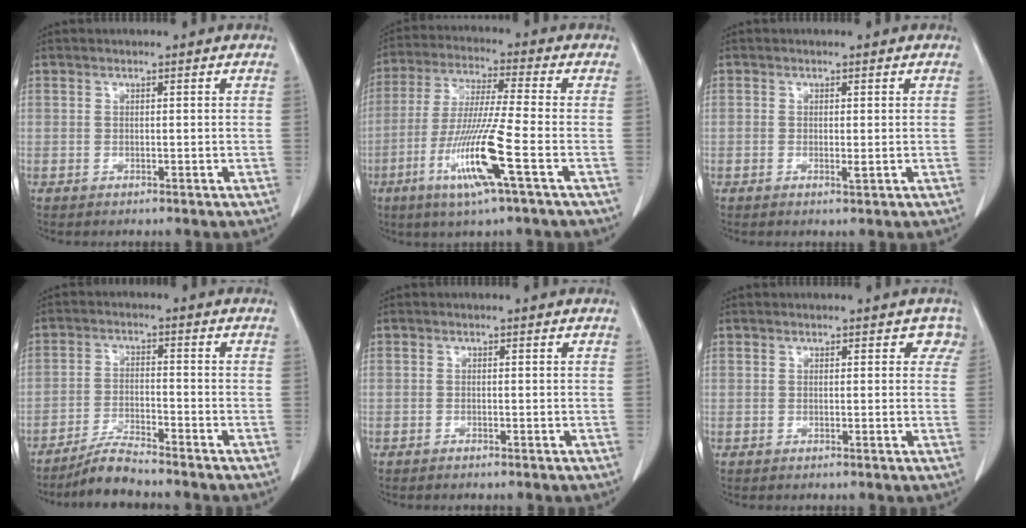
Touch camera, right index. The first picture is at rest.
{"total": 12.6, "force": [-5.0, -0.7, 11.6], "torque": [-0.235, -0.023, -0.097]}
{"total": 0.9, "force": [-0.1, 0.3, 0.9], "torque": [-0.011, -0.001, 0.000]}
{"total": 5.6, "force": [-5.1, -0.1, 2.2], "torque": [-0.043, -0.021, -0.097]}
{"total": 0.7, "force": [-0.6, 0.1, 0.2], "torque": [-0.008, -0.001, -0.010]}
{"total": 2.2, "force": [1.4, 1.7, 0.6], "torque": [0.019, 0.000, -0.001]}